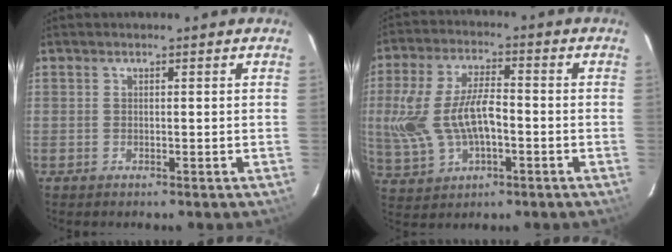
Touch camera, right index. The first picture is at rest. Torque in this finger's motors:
{"motor_torque": [0.45, -0.04, 0.58, 0.21]}